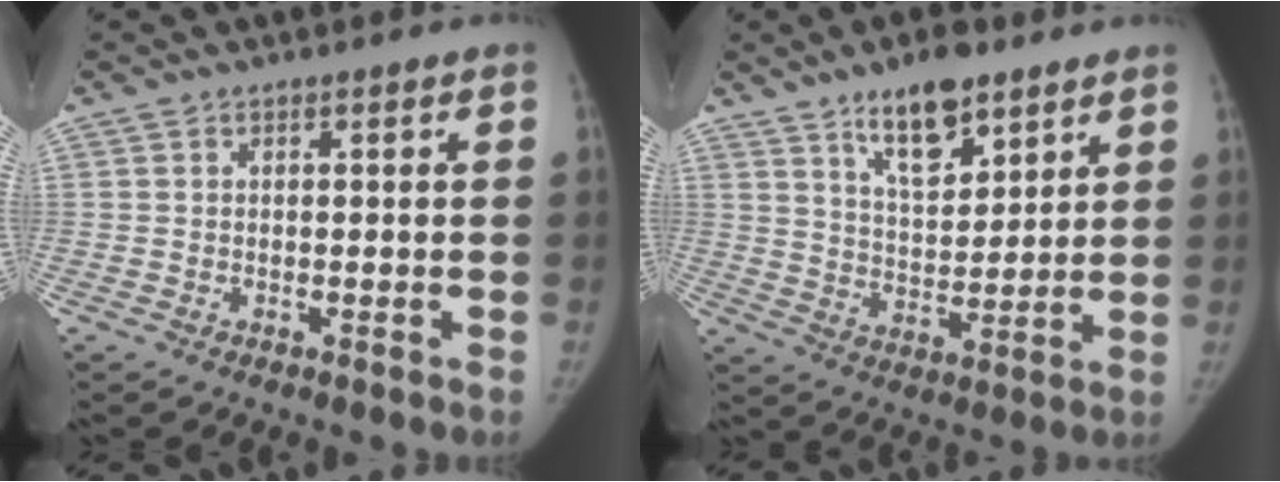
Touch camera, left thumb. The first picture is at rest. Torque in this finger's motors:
{"motor_torque": [1.61, 0.37, 1.35, -1.41, 0.35]}